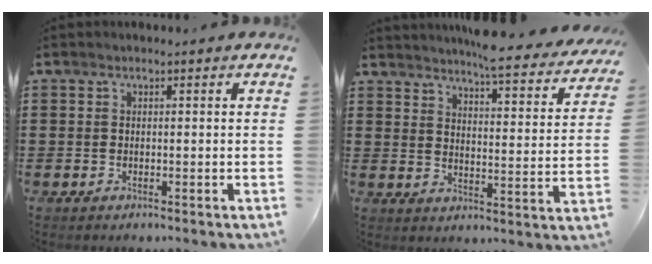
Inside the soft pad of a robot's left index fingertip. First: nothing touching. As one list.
[{"total": 6.1, "force": [5.7, -0.3, 2.2], "torque": [-0.050, -0.043, 0.092]}]